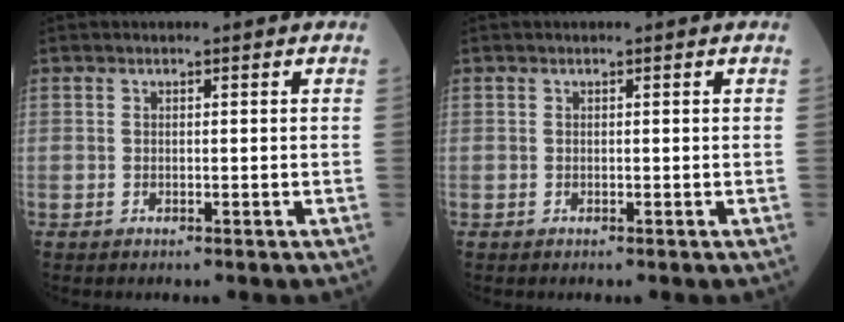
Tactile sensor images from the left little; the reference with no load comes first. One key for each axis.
{"total": 0.0}